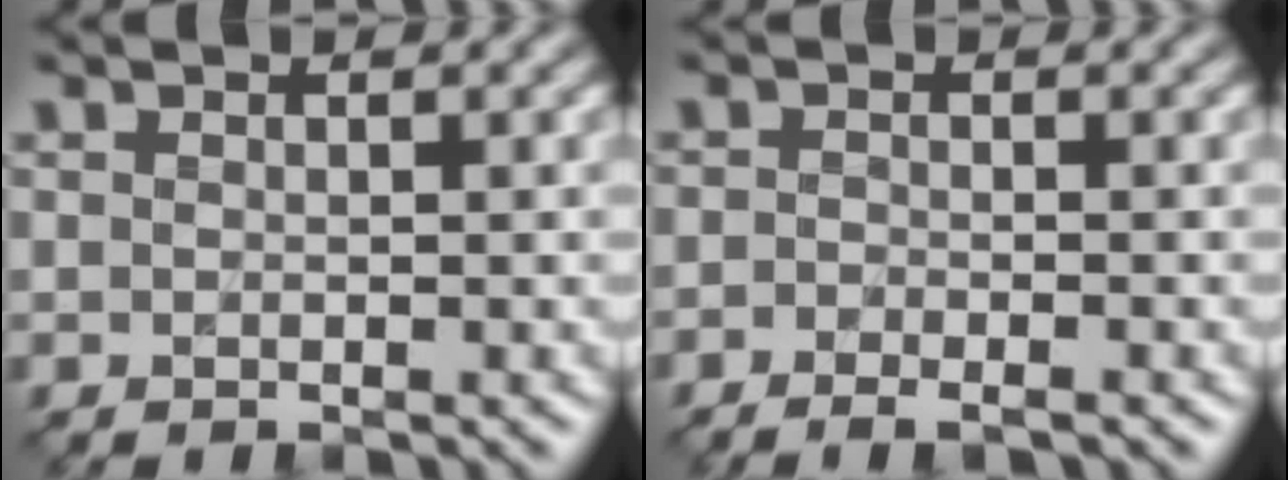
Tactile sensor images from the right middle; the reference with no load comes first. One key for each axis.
{"total": 2.5, "fx": -1.8, "fy": 0.6, "fz": 1.6, "tx": -0.021, "ty": -0.003, "tz": -0.030}